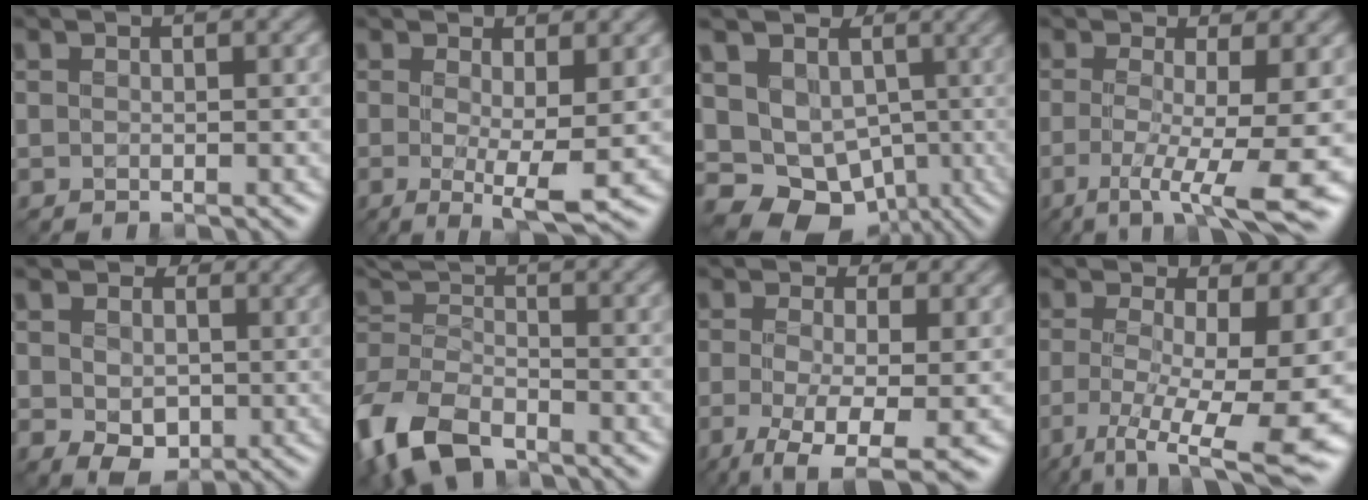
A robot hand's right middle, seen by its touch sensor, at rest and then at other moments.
{"total": 4.5, "force": [-0.3, 0.9, 4.4], "torque": [-0.074, -0.015, -0.005]}
{"total": 10.9, "force": [-0.7, 9.5, 5.3], "torque": [-0.101, -0.001, -0.012]}
{"total": 7.8, "force": [-2.0, 1.6, 7.3], "torque": [-0.115, -0.015, -0.032]}
{"total": 5.6, "force": [1.1, 4.3, 3.5], "torque": [-0.074, -0.008, 0.021]}
{"total": 9.6, "force": [-5.8, 5.2, 5.6], "torque": [-0.130, -0.017, -0.130]}
{"total": 7.6, "force": [-2.4, 3.5, 6.3], "torque": [-0.126, -0.015, -0.042]}
{"total": 10.1, "force": [-2.6, 3.1, 9.2], "torque": [-0.160, -0.021, -0.037]}